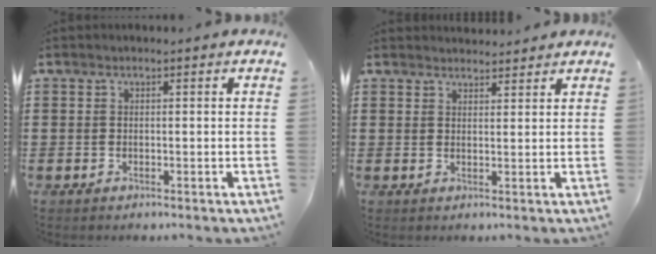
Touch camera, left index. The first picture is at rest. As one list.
[{"total": 2.0, "force": [2.0, 0.3, 0.0], "torque": [-0.004, -0.001, 0.040]}]